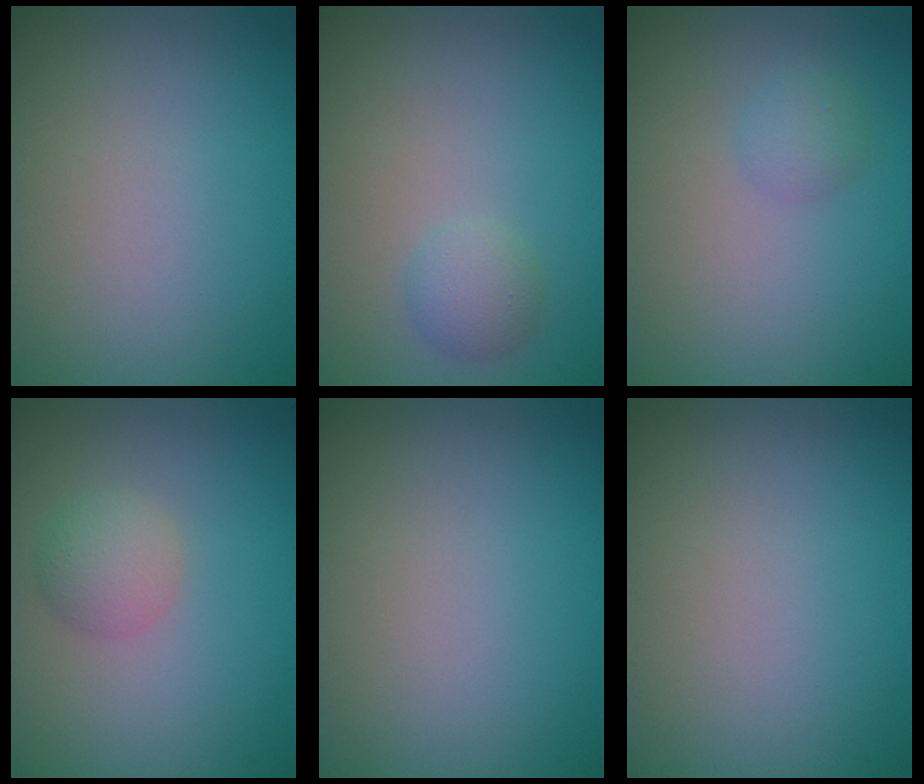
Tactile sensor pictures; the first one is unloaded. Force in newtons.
{"total": 1.7, "press": 1.7, "slide": 0.0}
{"total": 1.5, "press": 1.5, "slide": 0.0}
{"total": 2.2, "press": 2.2, "slide": 0.0}
{"total": 0.0}
{"total": 0.0}